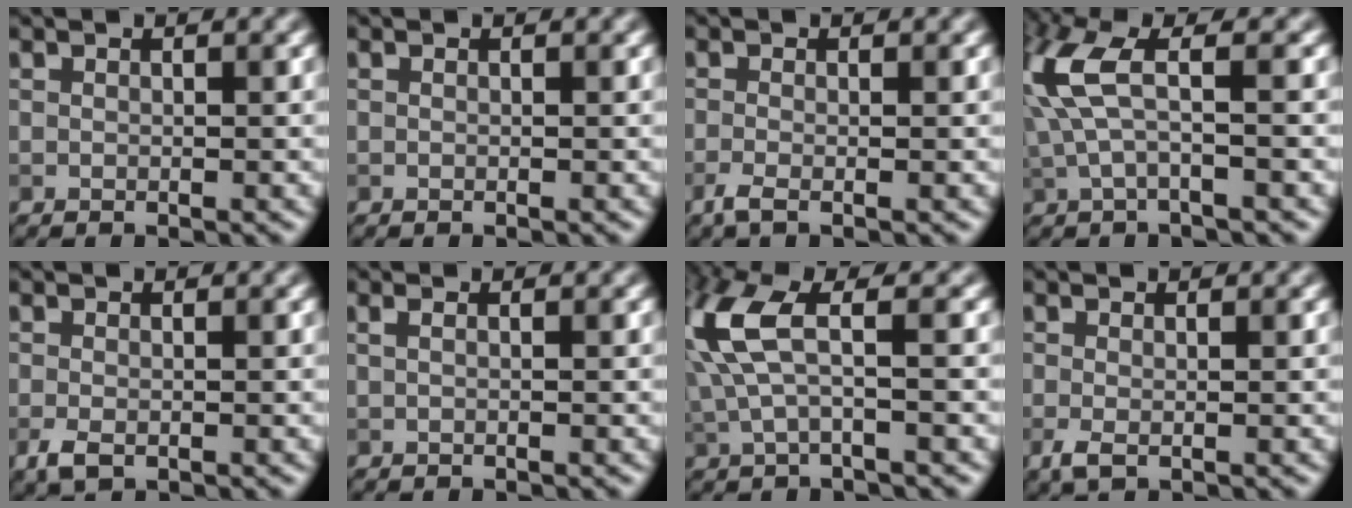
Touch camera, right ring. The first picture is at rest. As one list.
[{"total": 0.0}, {"total": 1.4, "force": [-0.8, 0.4, 1.1], "torque": [-0.026, -0.006, -0.019]}, {"total": 4.9, "force": [1.0, 1.3, 4.6], "torque": [-0.119, 0.012, 0.016]}, {"total": 1.7, "force": [-0.7, 1.0, 1.2], "torque": [-0.028, -0.004, -0.013]}, {"total": 0.8, "force": [0.3, 0.3, 0.7], "torque": [-0.014, -0.002, -0.001]}, {"total": 5.7, "force": [1.1, 1.7, 5.3], "torque": [-0.140, 0.014, 0.020]}, {"total": 1.3, "force": [-0.5, 0.6, 1.1], "torque": [-0.025, -0.005, -0.009]}]